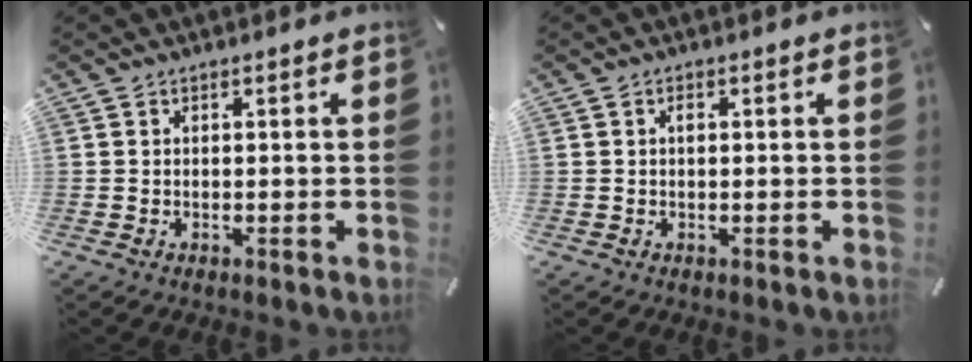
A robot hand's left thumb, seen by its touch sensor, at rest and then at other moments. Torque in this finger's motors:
{"motor_torque": [0.51, 0.77, 0.26, -0.56, 0.20]}